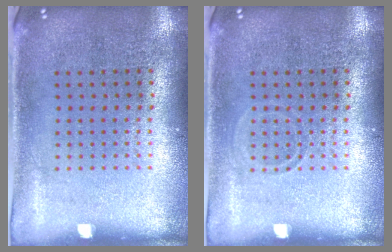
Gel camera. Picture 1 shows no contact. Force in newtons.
{"total": 0.7, "press": 0.6, "slide": 0.3}